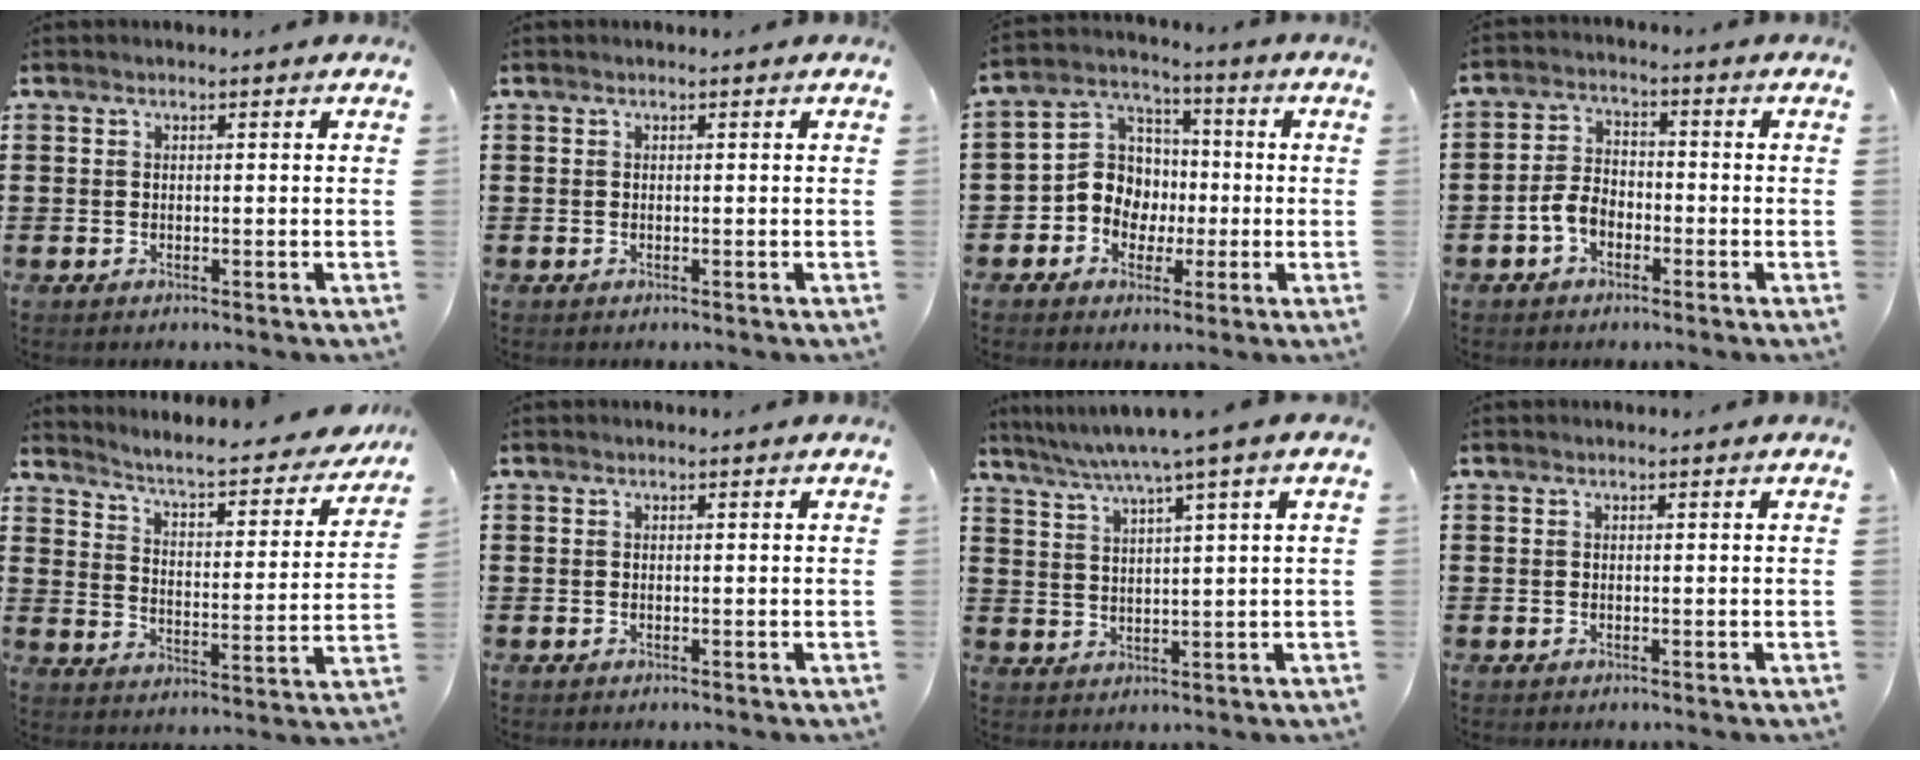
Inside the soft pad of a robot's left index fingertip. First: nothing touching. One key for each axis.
{"total": 0.0}
{"total": 7.9, "fx": -1.2, "fy": 7.3, "fz": 2.8, "tx": -0.094, "ty": 0.009, "tz": -0.026}
{"total": 4.4, "fx": -2.2, "fy": 2.7, "fz": 2.7, "tx": -0.070, "ty": 0.004, "tz": -0.047}
{"total": 4.4, "fx": 3.8, "fy": 0.0, "fz": 2.2, "tx": -0.064, "ty": -0.037, "tz": 0.051}
{"total": 0.0}
{"total": 5.4, "fx": 3.8, "fy": -0.6, "fz": 3.8, "tx": -0.084, "ty": -0.016, "tz": 0.059}
{"total": 0.0}